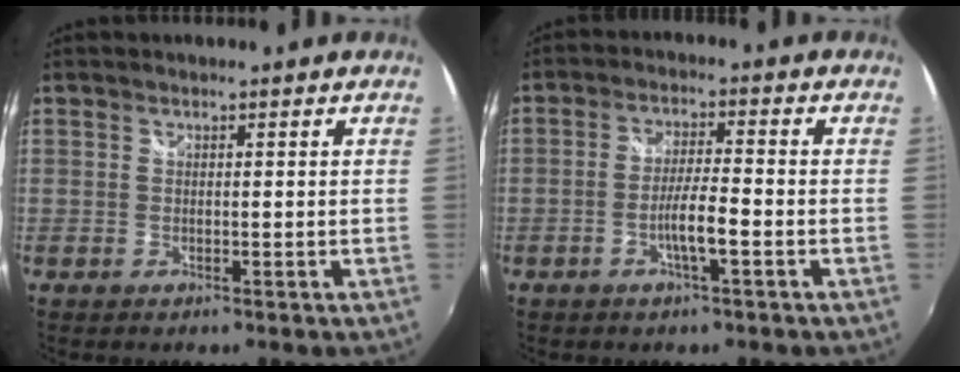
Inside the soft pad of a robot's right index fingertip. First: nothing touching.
{"total": 5.1, "force": [-2.3, 0.2, 4.5], "torque": [-0.087, 0.000, -0.041]}